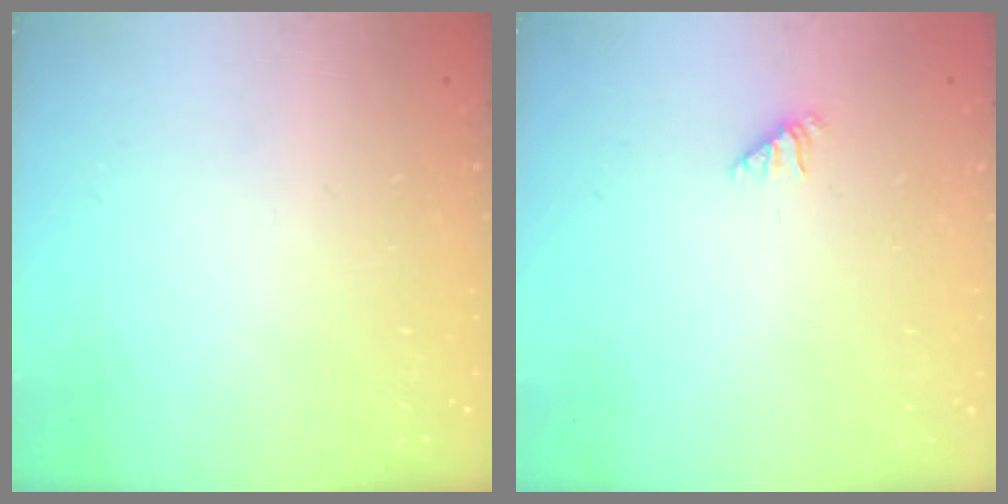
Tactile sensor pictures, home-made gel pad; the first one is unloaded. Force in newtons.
{"total": 0.0}